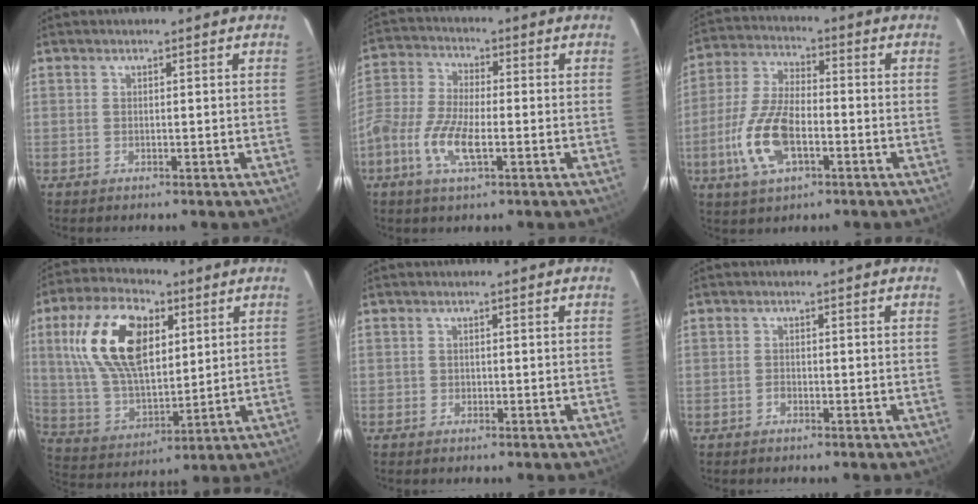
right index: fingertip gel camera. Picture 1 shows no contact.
{"total": 9.7, "force": [-3.6, 3.7, 8.3], "torque": [-0.183, 0.000, -0.077]}
{"total": 13.1, "force": [-4.4, 5.9, 10.8], "torque": [-0.237, 0.000, -0.082]}
{"total": 19.7, "force": [6.6, 10.5, 15.3], "torque": [-0.311, 0.023, 0.132]}
{"total": 0.9, "force": [-0.3, 0.8, 0.0], "torque": [0.002, 0.001, -0.004]}
{"total": 0.9, "force": [-0.6, 0.6, 0.2], "torque": [-0.003, 0.002, -0.013]}